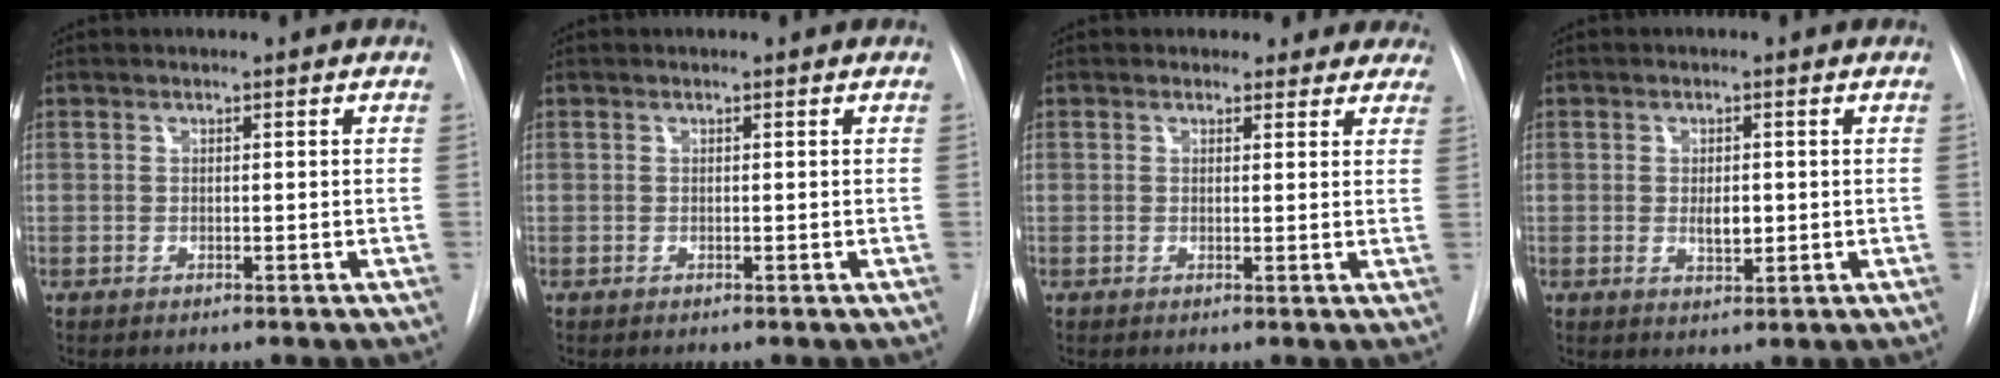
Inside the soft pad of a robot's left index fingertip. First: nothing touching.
{"total": 0.0}
{"total": 6.5, "force": [5.6, 3.2, 0.2], "torque": [0.032, -0.001, 0.038]}
{"total": 2.8, "force": [0.0, 1.3, 2.5], "torque": [-0.040, -0.003, 0.002]}